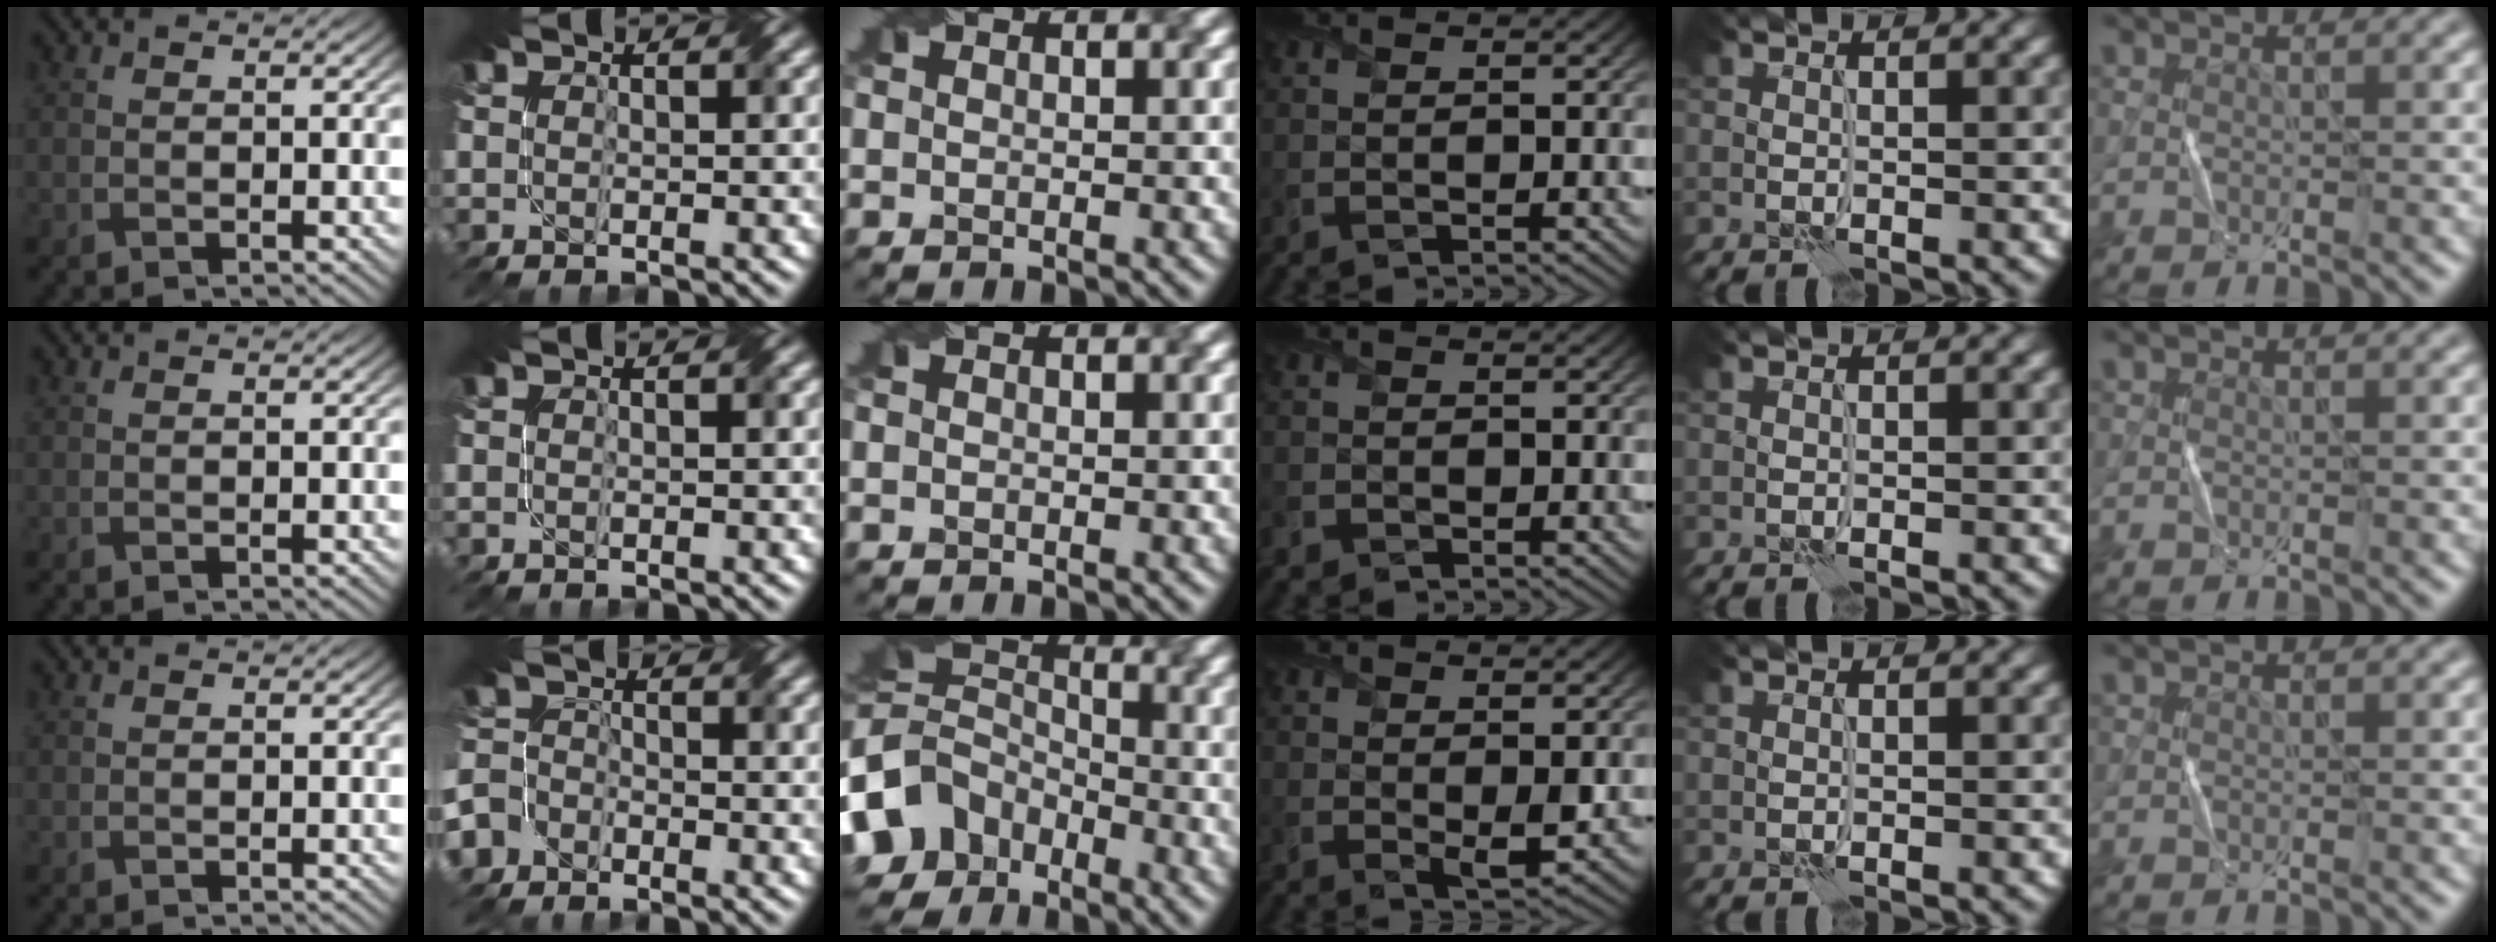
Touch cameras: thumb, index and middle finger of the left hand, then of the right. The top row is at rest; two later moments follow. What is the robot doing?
{"motion": "fold", "object": "paper"}